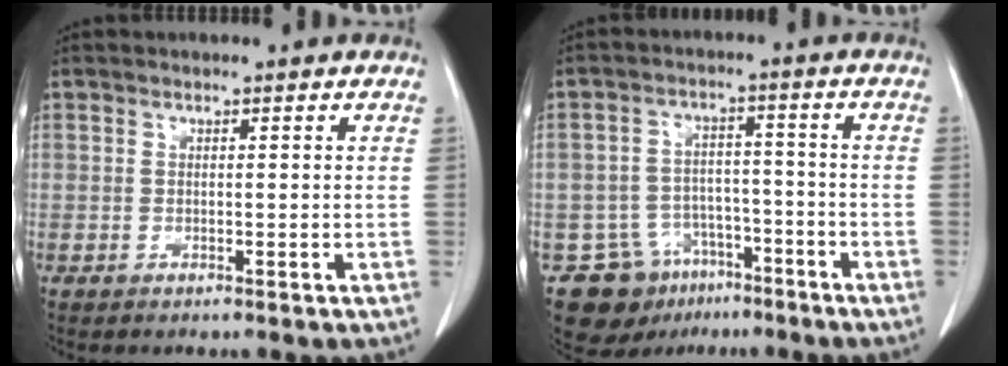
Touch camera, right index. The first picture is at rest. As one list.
[{"total": 10.4, "force": [-6.3, 7.9, 2.5], "torque": [-0.044, 0.029, -0.090]}]